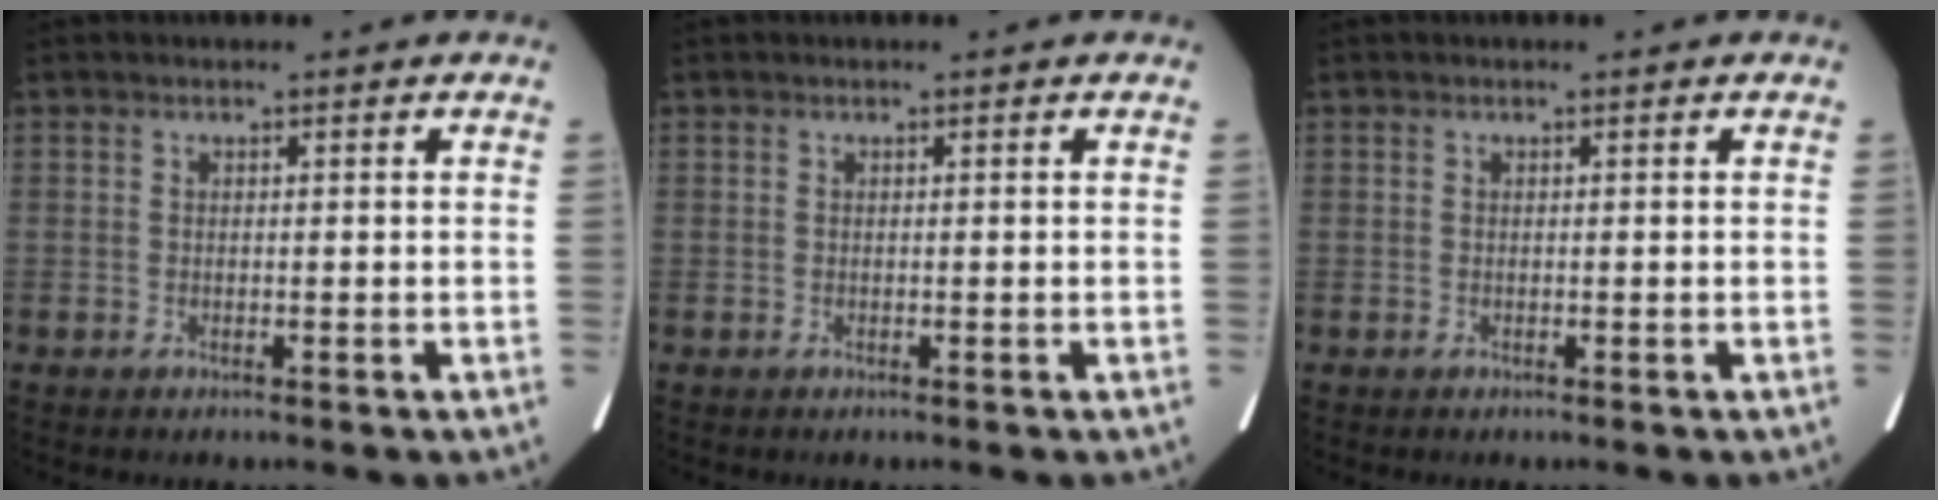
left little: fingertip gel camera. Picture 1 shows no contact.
{"total": 0.0}
{"total": 0.0}